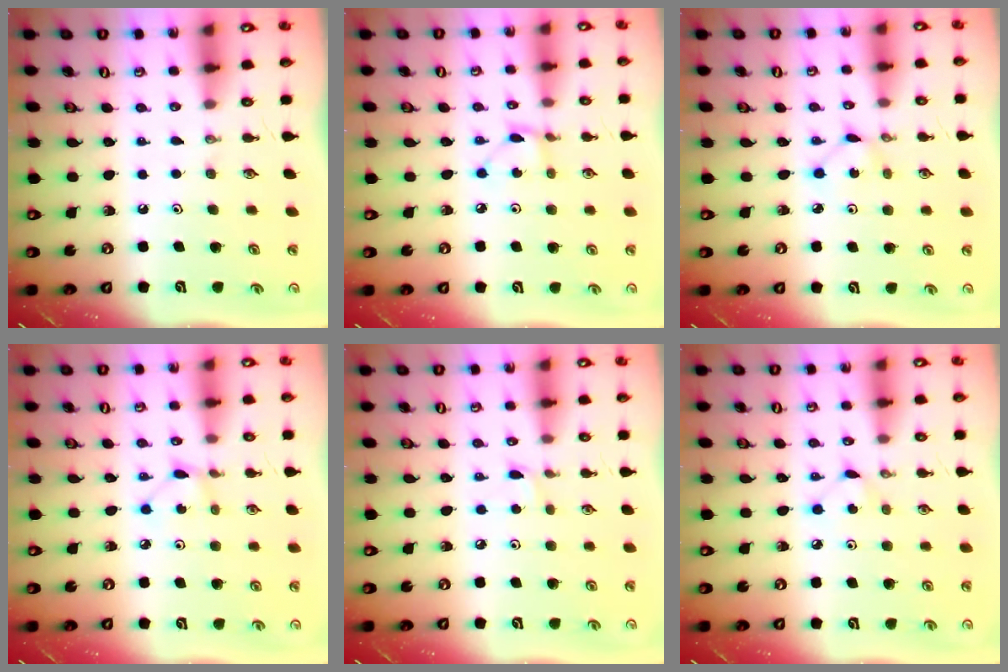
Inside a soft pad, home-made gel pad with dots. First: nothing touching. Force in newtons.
{"total": 2.9, "press": 2.9, "slide": 0.2}
{"total": 1.3, "press": 1.3, "slide": 0.2}
{"total": 2.3, "press": 2.3, "slide": 0.2}
{"total": 2.8, "press": 2.8, "slide": 0.4}
{"total": 3.3, "press": 3.3, "slide": 0.5}